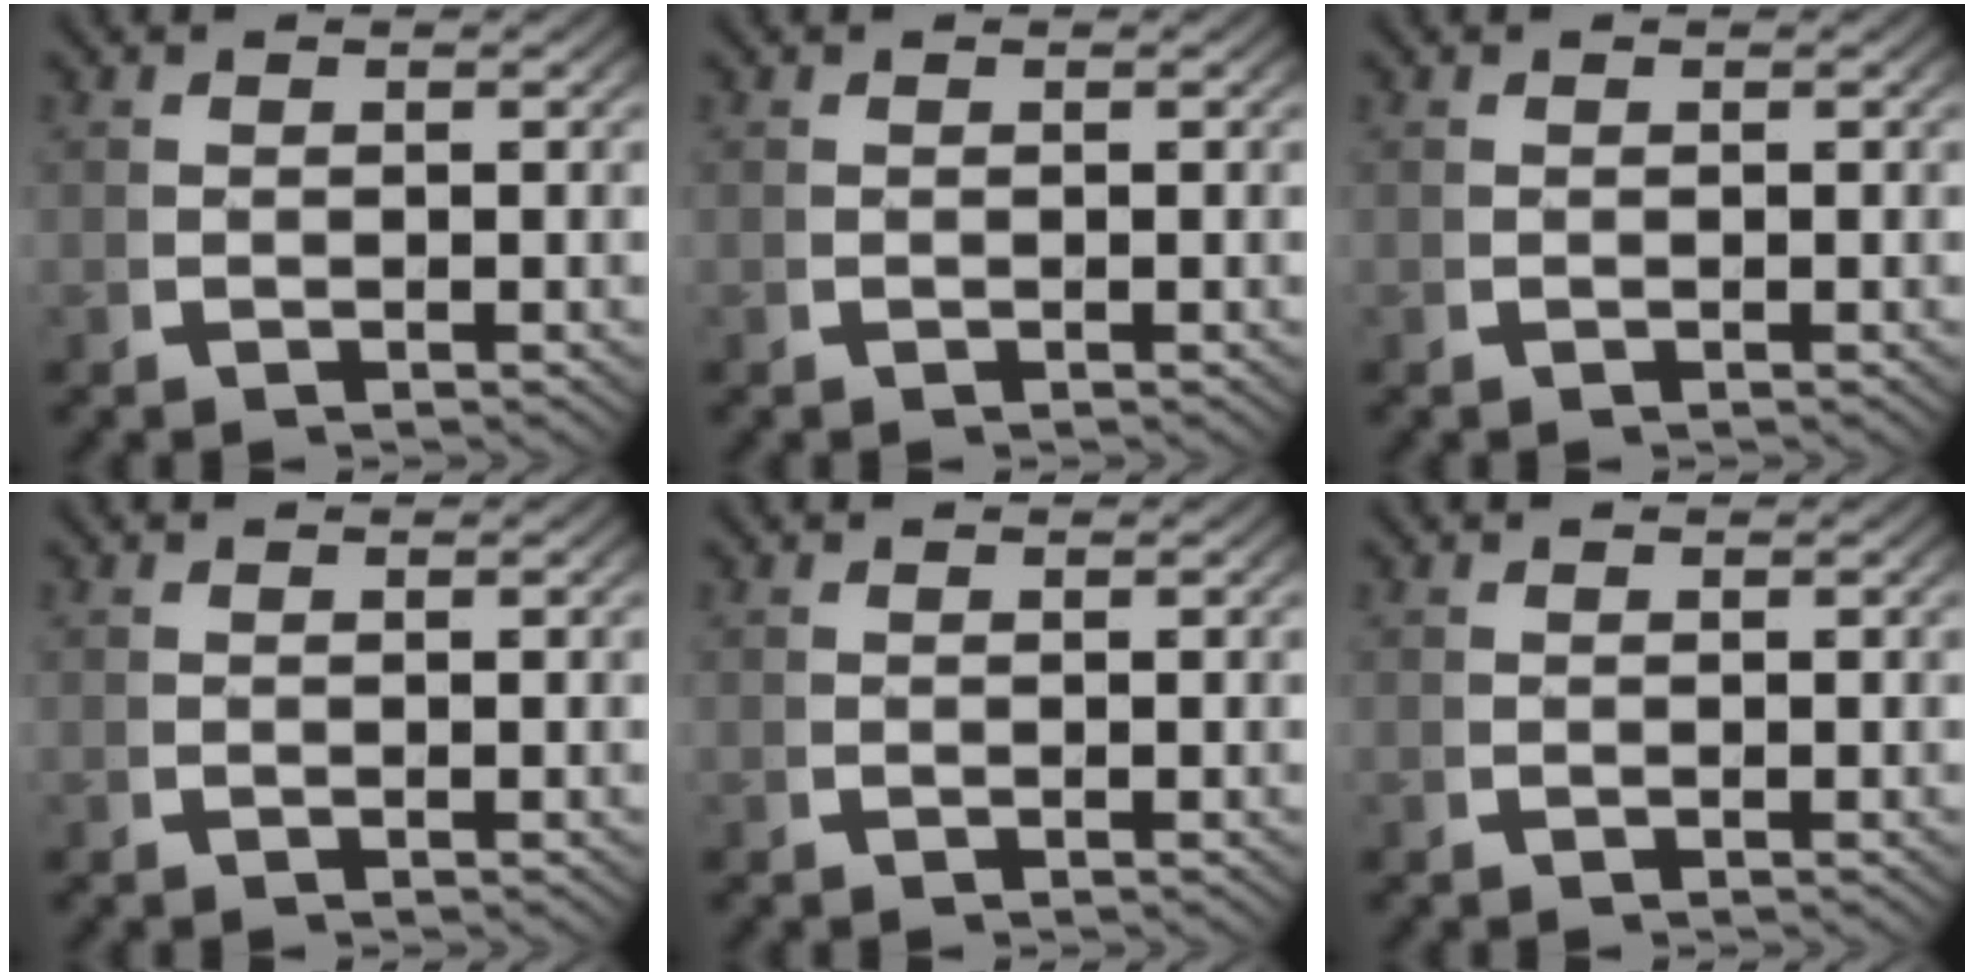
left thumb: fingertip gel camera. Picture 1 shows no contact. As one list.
[{"total": 0.0}, {"total": 0.0}, {"total": 0.0}, {"total": 0.0}, {"total": 0.0}]